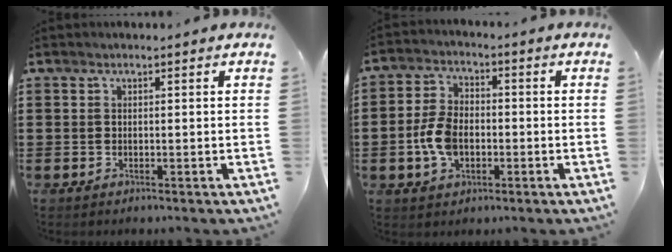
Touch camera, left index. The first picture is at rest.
{"total": 6.7, "force": [-1.5, 4.2, 5.0], "torque": [-0.130, -0.002, -0.036]}